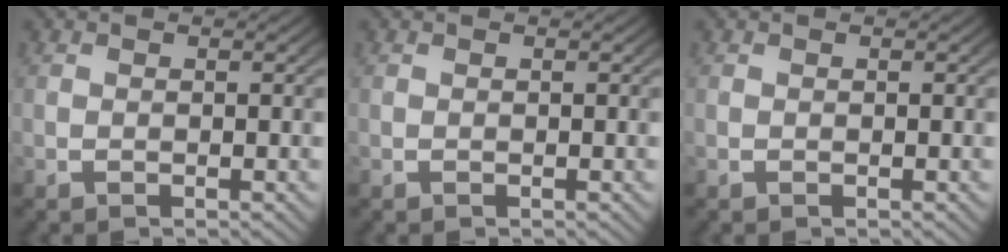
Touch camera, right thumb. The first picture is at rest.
{"total": 0.0}
{"total": 0.0}